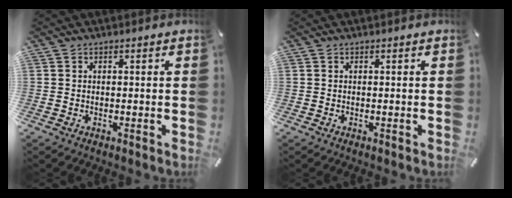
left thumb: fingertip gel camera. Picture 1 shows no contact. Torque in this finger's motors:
{"motor_torque": [0.00, 0.00, 0.00, 0.01, 0.00]}